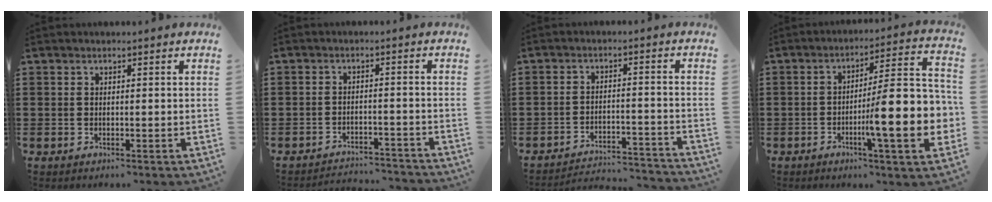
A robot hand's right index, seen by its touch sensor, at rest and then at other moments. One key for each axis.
{"total": 3.2, "fx": -3.2, "fy": 0.2, "fz": -0.1, "tx": -0.006, "ty": -0.001, "tz": -0.068}
{"total": 3.5, "fx": -3.4, "fy": 0.5, "fz": 0.7, "tx": -0.018, "ty": 0.002, "tz": -0.073}
{"total": 14.1, "fx": -3.1, "fy": 2.4, "fz": 13.5, "tx": -0.199, "ty": -0.024, "tz": -0.056}